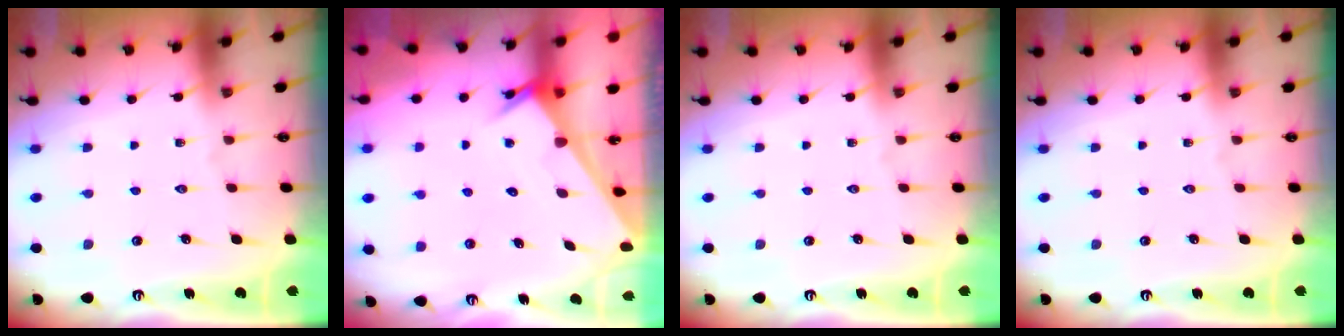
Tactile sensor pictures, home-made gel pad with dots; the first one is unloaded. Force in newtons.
{"total": 2.5, "press": 2.5, "slide": 0.1}
{"total": 0.0}
{"total": 0.0}